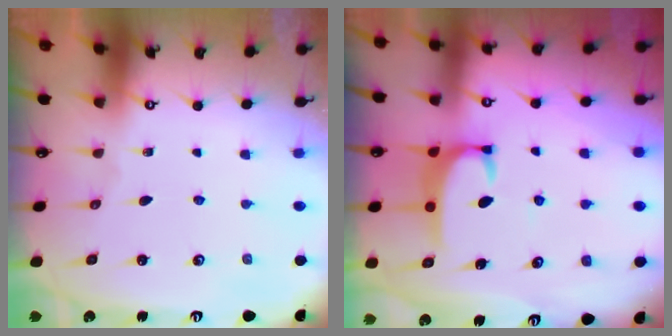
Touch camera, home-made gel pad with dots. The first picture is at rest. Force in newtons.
{"total": 2.9, "press": 2.9, "slide": 0.3}